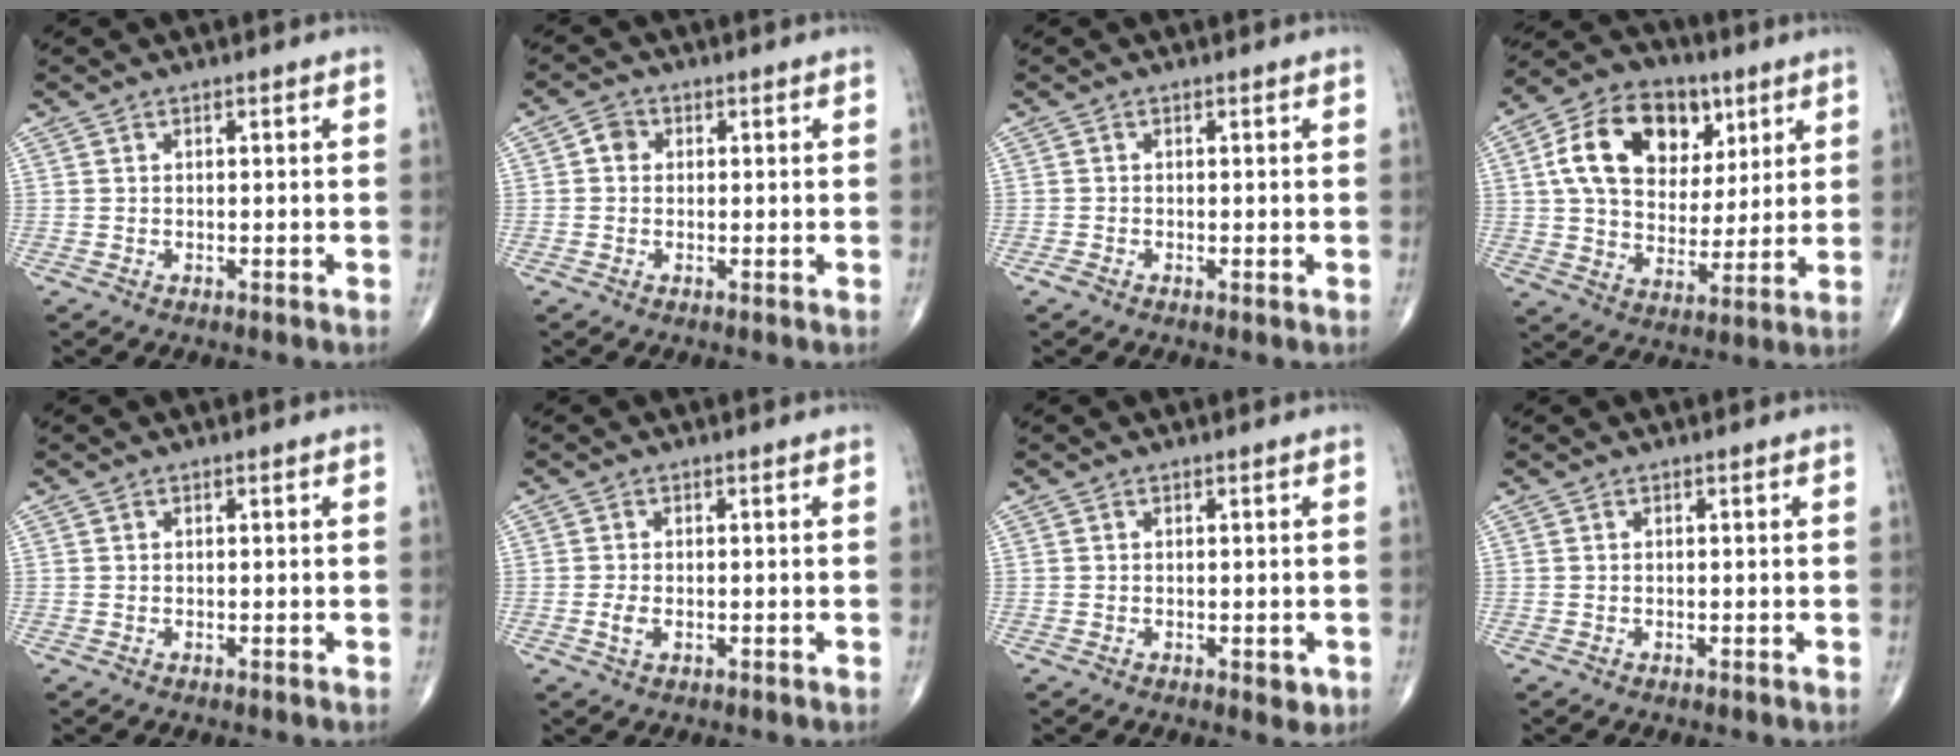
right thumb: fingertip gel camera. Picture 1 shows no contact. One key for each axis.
{"total": 2.5, "fx": 0.2, "fy": 2.2, "fz": 1.2, "tx": -0.006, "ty": 0.006, "tz": -0.002}
{"total": 1.0, "fx": -0.5, "fy": 0.4, "fz": 0.8, "tx": -0.016, "ty": -0.003, "tz": -0.013}
{"total": 18.8, "fx": 6.4, "fy": 13.1, "fz": 11.9, "tx": -0.177, "ty": -0.004, "tz": 0.108}
{"total": 0.0}
{"total": 1.6, "fx": -0.4, "fy": 0.9, "fz": 1.3, "tx": -0.027, "ty": -0.001, "tz": -0.008}
{"total": 1.9, "fx": -0.4, "fy": 1.1, "fz": 1.5, "tx": -0.005, "ty": -0.001, "tz": -0.005}
{"total": 0.0}